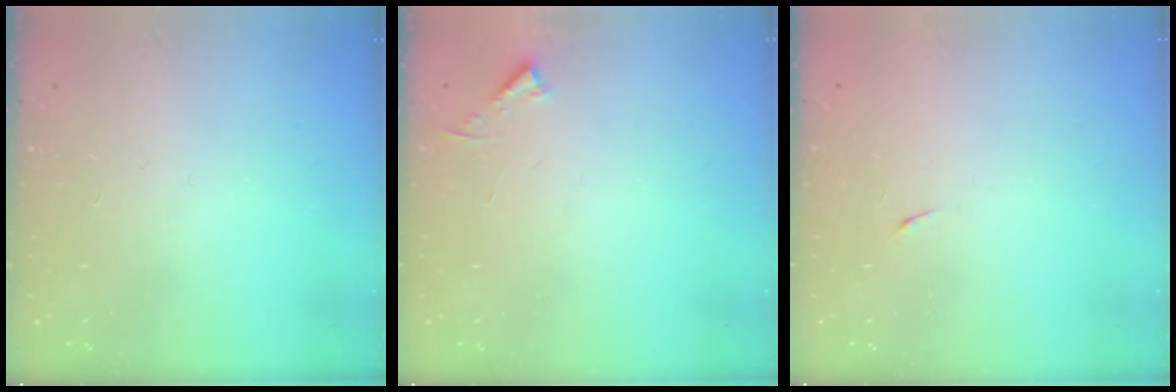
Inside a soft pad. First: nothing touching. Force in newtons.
{"total": 4.0, "press": 4.0, "slide": 0.4}
{"total": 3.8, "press": 3.7, "slide": 0.8}